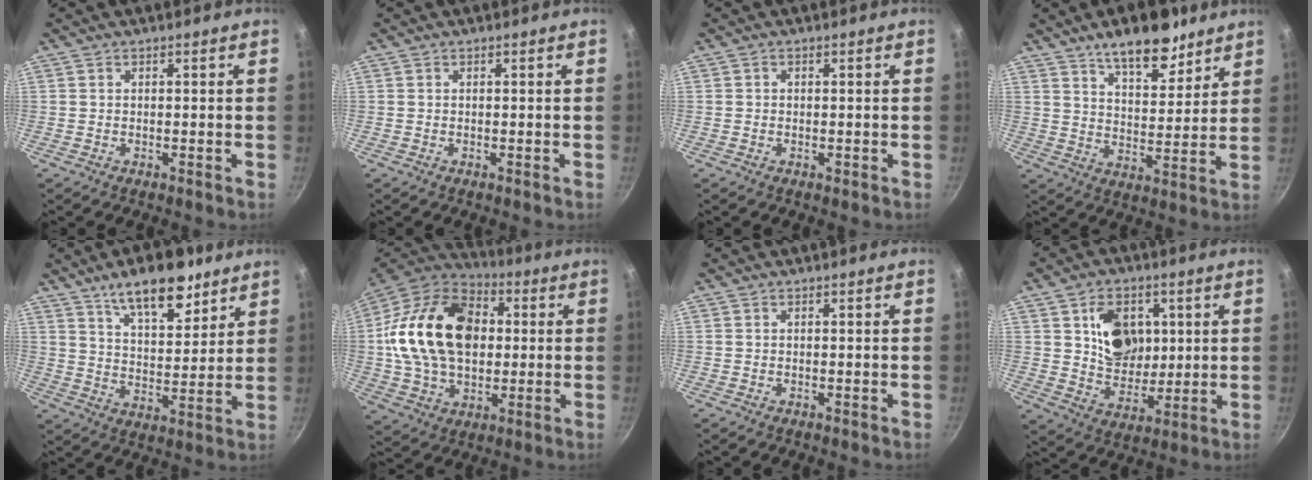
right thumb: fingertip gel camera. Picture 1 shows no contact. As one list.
[{"total": 0.0}, {"total": 0.6, "force": [-0.2, 0.4, 0.4], "torque": [-0.005, 0.002, -0.004]}, {"total": 12.5, "force": [8.8, 5.3, 7.2], "torque": [-0.071, -0.056, 0.136]}, {"total": 13.8, "force": [9.1, 5.8, 8.6], "torque": [-0.099, -0.052, 0.145]}, {"total": 24.8, "force": [2.7, 17.4, 17.6], "torque": [-0.299, 0.026, 0.041]}, {"total": 0.0}, {"total": 11.9, "force": [2.9, 9.1, 7.0], "torque": [-0.071, -0.016, 0.051]}]